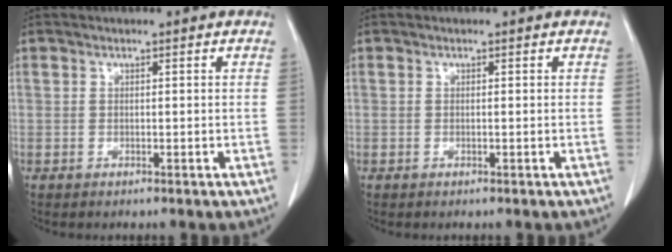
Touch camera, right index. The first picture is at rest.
{"total": 0.0}